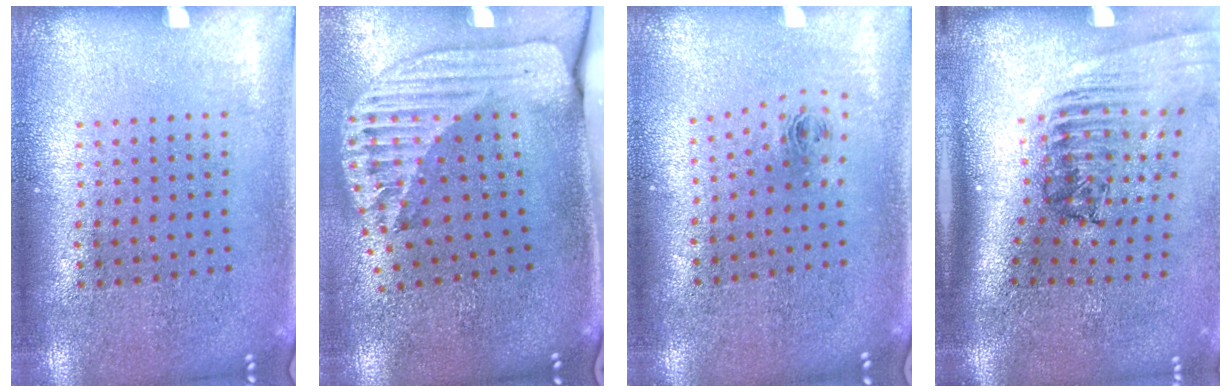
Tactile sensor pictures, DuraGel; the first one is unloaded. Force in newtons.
{"total": 2.5, "press": 1.7, "slide": 1.9}
{"total": 0.8, "press": 0.3, "slide": 0.7}
{"total": 2.6, "press": 1.7, "slide": 1.9}